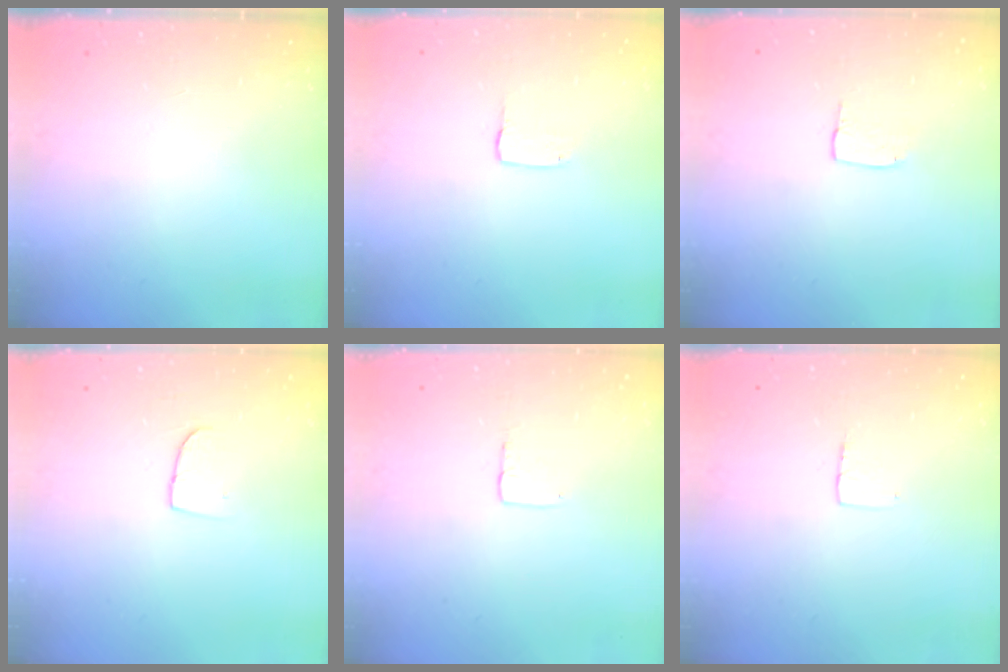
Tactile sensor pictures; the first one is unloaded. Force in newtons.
{"total": 2.0, "press": 2.0, "slide": 0.2}
{"total": 3.7, "press": 3.7, "slide": 0.2}
{"total": 5.6, "press": 5.6, "slide": 0.4}
{"total": 2.7, "press": 2.7, "slide": 0.1}
{"total": 3.0, "press": 3.0, "slide": 0.2}